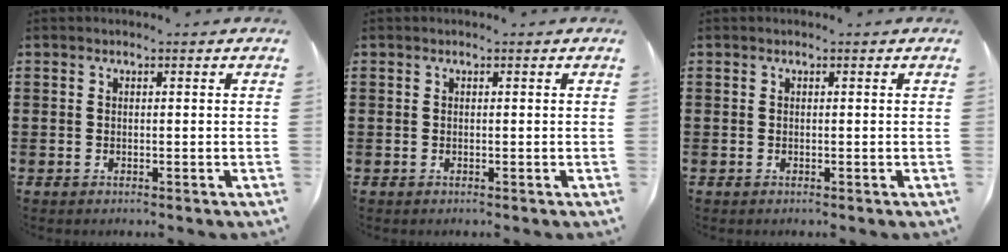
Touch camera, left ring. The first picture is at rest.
{"total": 0.0}
{"total": 0.0}